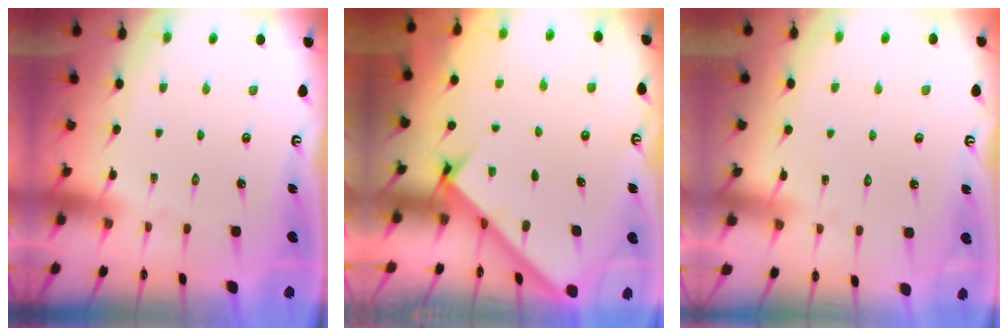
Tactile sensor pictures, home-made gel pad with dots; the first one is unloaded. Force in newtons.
{"total": 2.8, "press": 2.8, "slide": 0.4}
{"total": 6.3, "press": 6.3, "slide": 0.5}